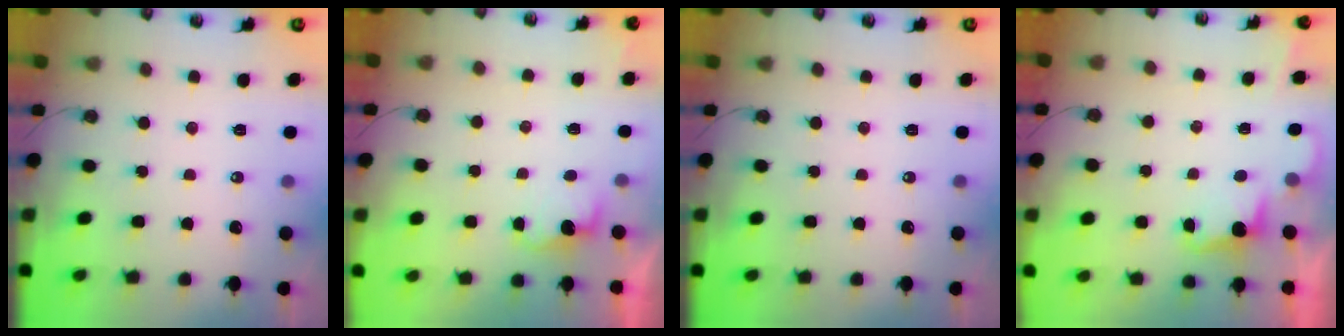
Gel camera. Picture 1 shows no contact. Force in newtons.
{"total": 2.3, "press": 2.2, "slide": 0.8}
{"total": 0.0}
{"total": 2.0, "press": 1.8, "slide": 0.9}